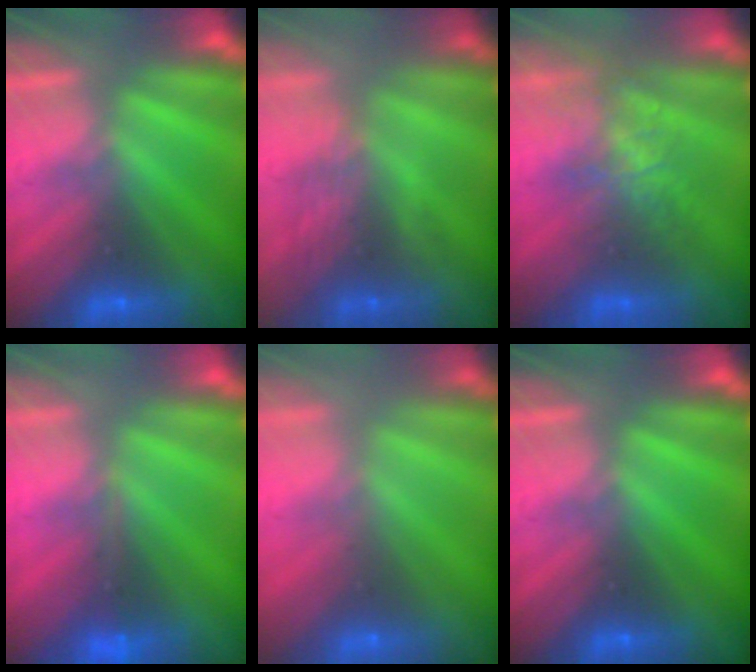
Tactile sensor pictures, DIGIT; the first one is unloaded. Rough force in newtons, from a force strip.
{"total": 2.9}
{"total": 4.4}
{"total": 1.8}
{"total": 2.3}
{"total": 0.0}